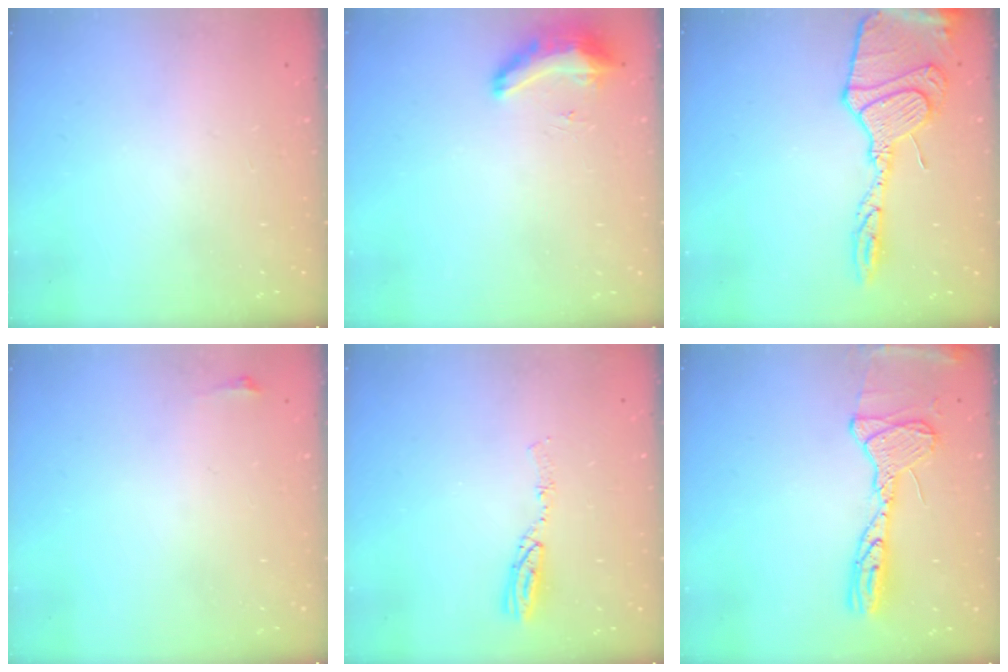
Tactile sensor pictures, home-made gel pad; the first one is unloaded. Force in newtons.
{"total": 8.7, "press": 8.5, "slide": 1.8}
{"total": 17.9, "press": 17.8, "slide": 1.4}
{"total": 3.9, "press": 2.7, "slide": 2.8}
{"total": 4.9, "press": 4.9, "slide": 0.5}
{"total": 14.3, "press": 14.3, "slide": 0.8}